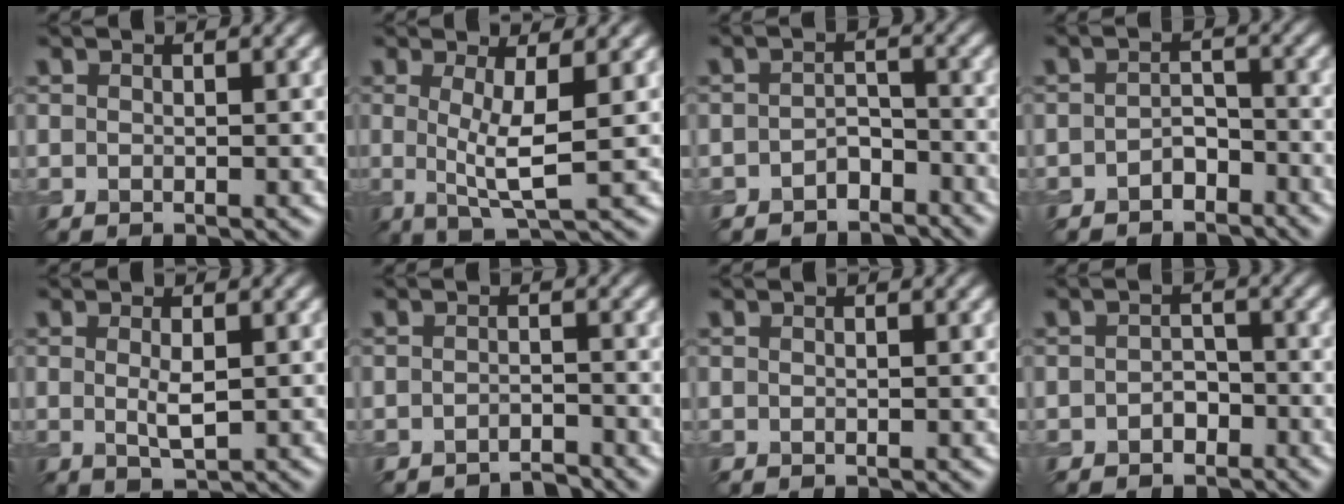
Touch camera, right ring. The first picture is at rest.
{"total": 4.3, "force": [0.2, 0.8, 4.3], "torque": [-0.081, -0.008, 0.005]}
{"total": 2.6, "force": [-2.2, 1.3, 0.7], "torque": [-0.007, 0.007, -0.041]}
{"total": 2.2, "force": [-1.7, 1.2, 0.7], "torque": [-0.010, 0.009, -0.032]}
{"total": 1.9, "force": [0.1, 0.5, 1.9], "torque": [-0.037, -0.004, 0.006]}
{"total": 1.8, "force": [-1.7, 0.1, 0.3], "torque": [-0.001, 0.002, -0.031]}
{"total": 0.0}
{"total": 1.8, "force": [-1.0, 1.3, 0.7], "torque": [-0.008, 0.003, -0.020]}